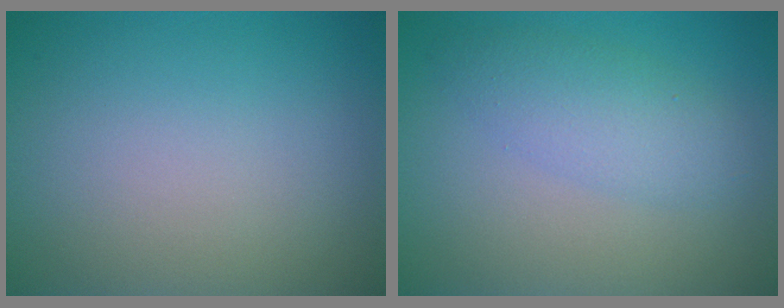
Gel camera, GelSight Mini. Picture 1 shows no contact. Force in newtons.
{"total": 3.4, "press": 3.4, "slide": 0.1}